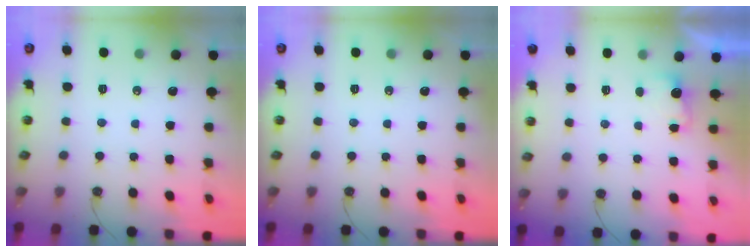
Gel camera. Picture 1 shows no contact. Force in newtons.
{"total": 0.0}
{"total": 2.6, "press": 2.4, "slide": 1.0}